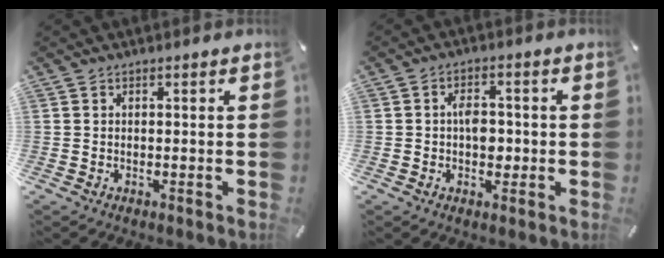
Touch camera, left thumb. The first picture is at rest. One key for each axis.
{"total": 5.1, "fx": -0.6, "fy": 3.4, "fz": 3.7, "tx": -0.044, "ty": 0.000, "tz": -0.015}